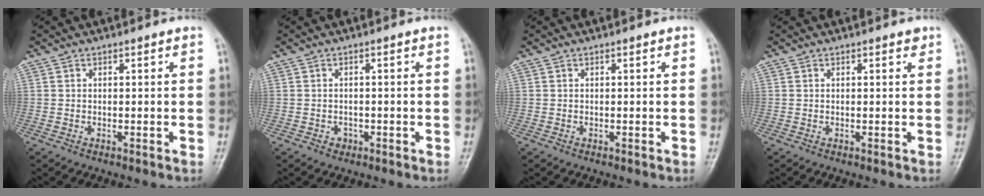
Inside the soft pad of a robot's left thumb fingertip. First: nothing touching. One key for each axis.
{"total": 1.3, "fx": -0.7, "fy": 1.1, "fz": 0.3, "tx": 0.000, "ty": 0.007, "tz": -0.010}
{"total": 0.0}
{"total": 0.8, "fx": 0.5, "fy": 0.4, "fz": 0.5, "tx": -0.004, "ty": -0.002, "tz": 0.003}